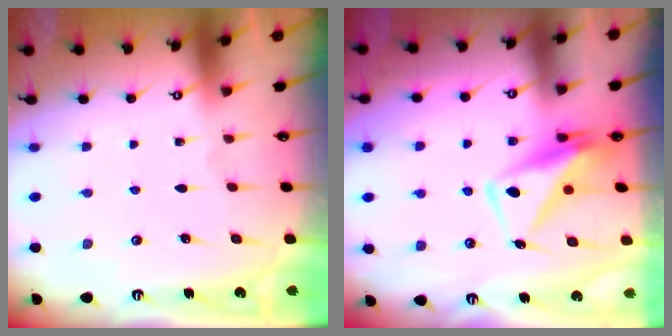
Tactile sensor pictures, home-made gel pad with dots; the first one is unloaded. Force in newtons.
{"total": 10.9, "press": 10.8, "slide": 1.6}